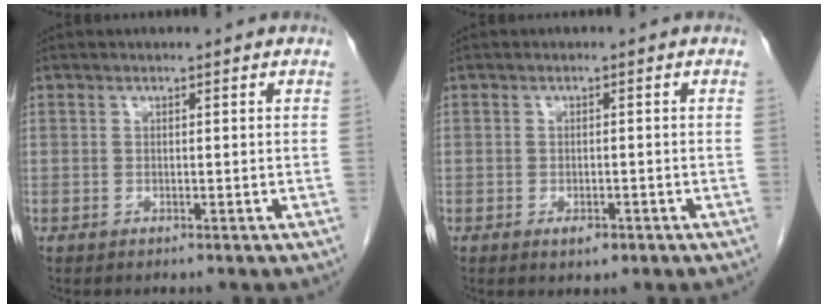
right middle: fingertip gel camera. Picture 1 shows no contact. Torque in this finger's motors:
{"motor_torque": [0.45, -0.24, 0.09, 0.02]}